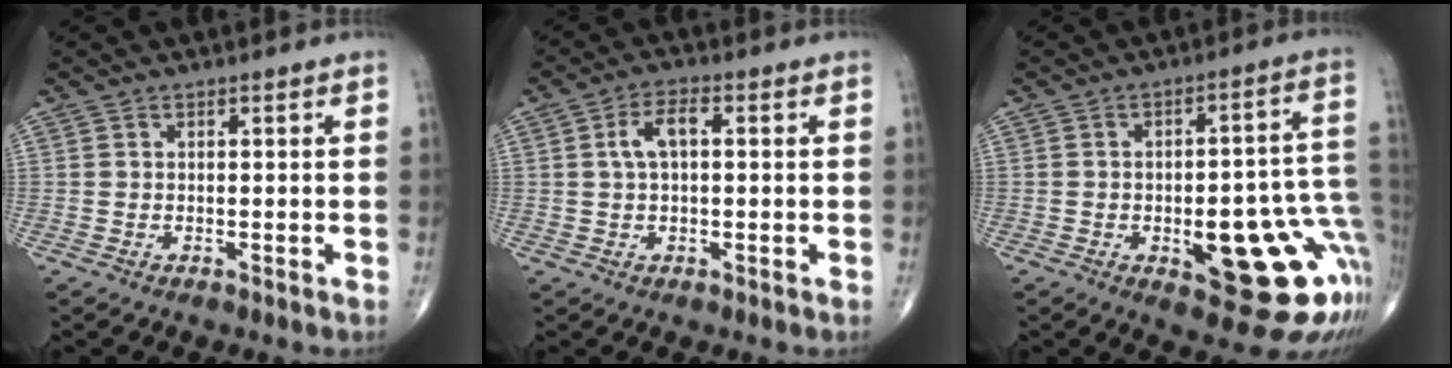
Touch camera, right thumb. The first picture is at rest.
{"total": 5.0, "force": [0.8, 2.4, 4.3], "torque": [-0.086, 0.014, 0.011]}
{"total": 20.9, "force": [-5.8, 7.7, 18.5], "torque": [-0.169, 0.033, -0.051]}